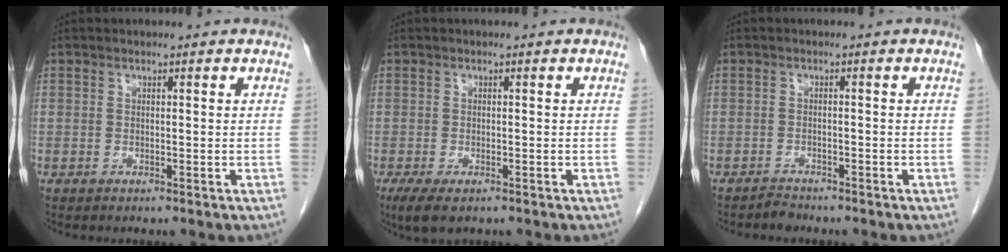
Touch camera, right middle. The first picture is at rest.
{"total": 3.9, "force": [-2.5, 1.4, 2.7], "torque": [-0.054, -0.010, -0.037]}
{"total": 1.3, "force": [-1.2, 0.2, -0.2], "torque": [0.005, -0.004, -0.022]}